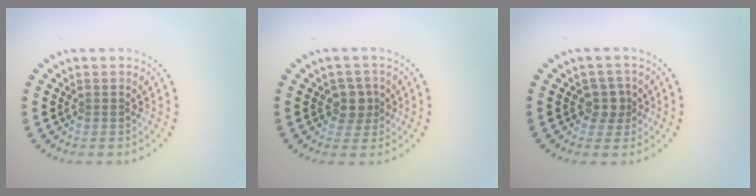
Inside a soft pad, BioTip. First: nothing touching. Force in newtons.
{"total": 2.1, "press": 1.8, "slide": 1.2}
{"total": 2.0, "press": 1.7, "slide": 1.1}